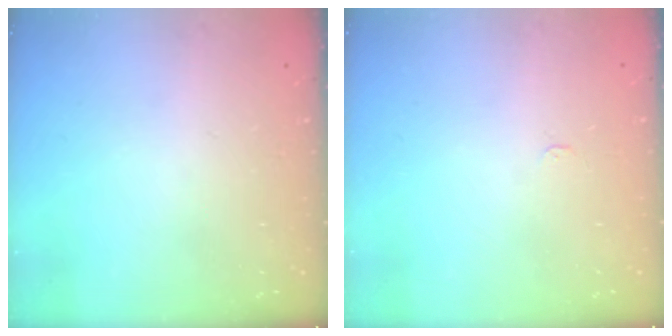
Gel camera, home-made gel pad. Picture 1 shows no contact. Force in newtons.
{"total": 2.4, "press": 2.4, "slide": 0.3}